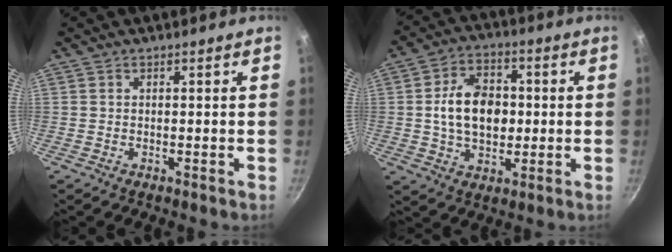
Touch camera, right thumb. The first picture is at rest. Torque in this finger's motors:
{"motor_torque": [0.37, 2.75, 1.09, -0.11, 0.07]}